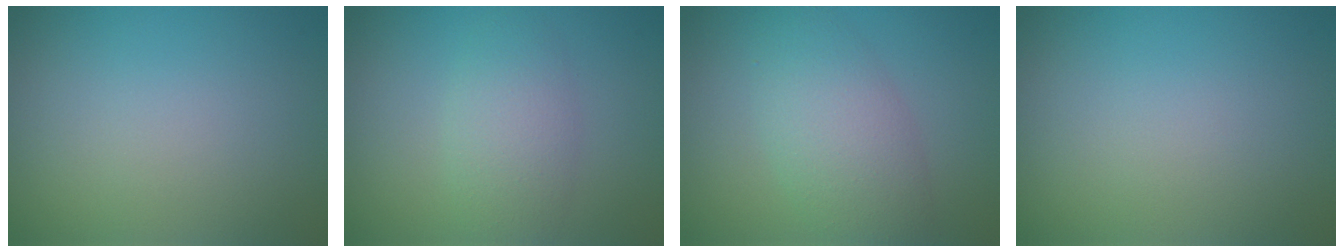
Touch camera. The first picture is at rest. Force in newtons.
{"total": 3.2, "press": 3.2, "slide": 0.1}
{"total": 4.8, "press": 4.7, "slide": 0.2}
{"total": 0.0}